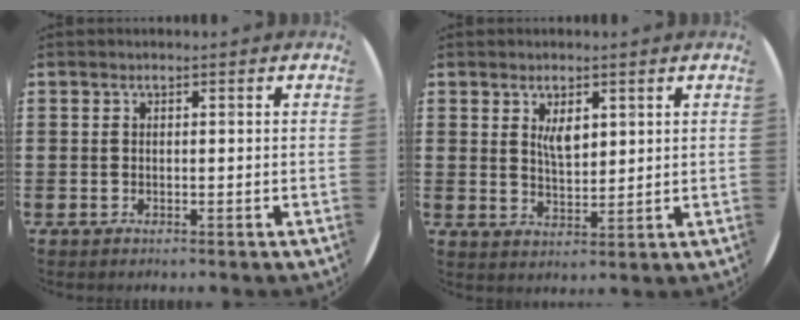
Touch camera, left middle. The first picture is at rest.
{"total": 3.3, "force": [1.9, 1.4, 2.3], "torque": [-0.043, 0.003, 0.032]}